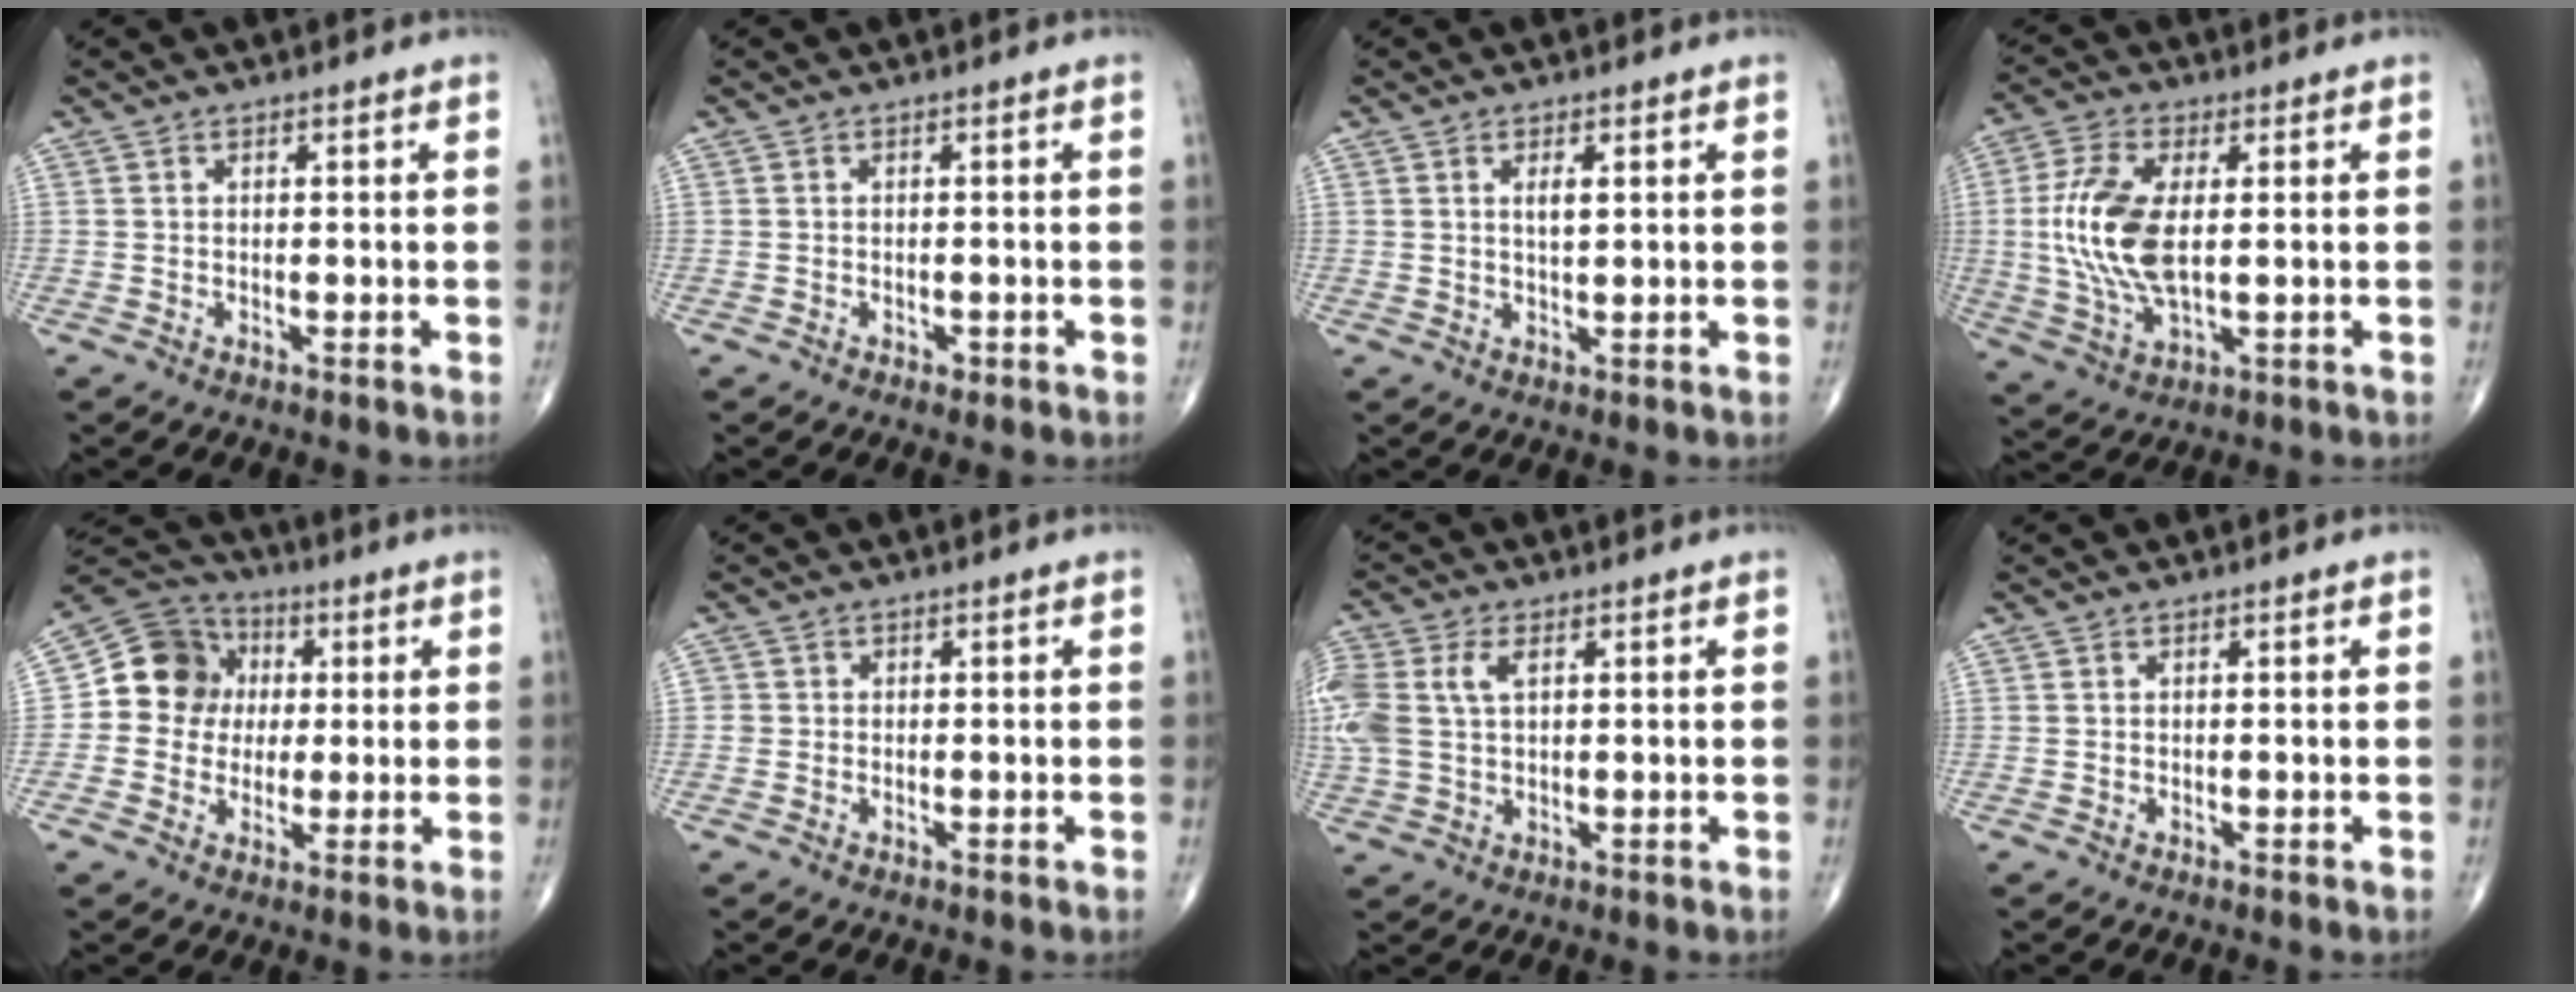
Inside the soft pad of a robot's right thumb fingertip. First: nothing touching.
{"total": 0.7, "force": [-0.5, 0.5, 0.3], "torque": [-0.004, 0.001, -0.007]}
{"total": 2.6, "force": [0.9, 0.8, 2.3], "torque": [-0.040, -0.005, 0.016]}
{"total": 13.5, "force": [0.9, 6.3, 12.0], "torque": [-0.262, -0.005, 0.021]}
{"total": 11.5, "force": [1.0, 10.5, 4.6], "torque": [-0.045, 0.018, 0.006]}
{"total": 1.1, "force": [-0.1, 1.1, 0.0], "torque": [0.008, 0.005, -0.004]}
{"total": 11.7, "force": [2.8, 7.3, 8.8], "torque": [-0.245, 0.014, 0.058]}
{"total": 0.0}